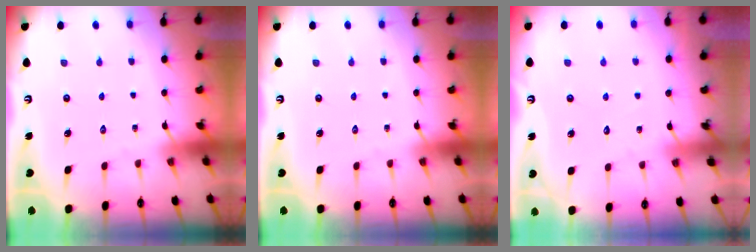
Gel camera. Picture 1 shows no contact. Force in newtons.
{"total": 0.0}
{"total": 2.7, "press": 2.7, "slide": 0.2}